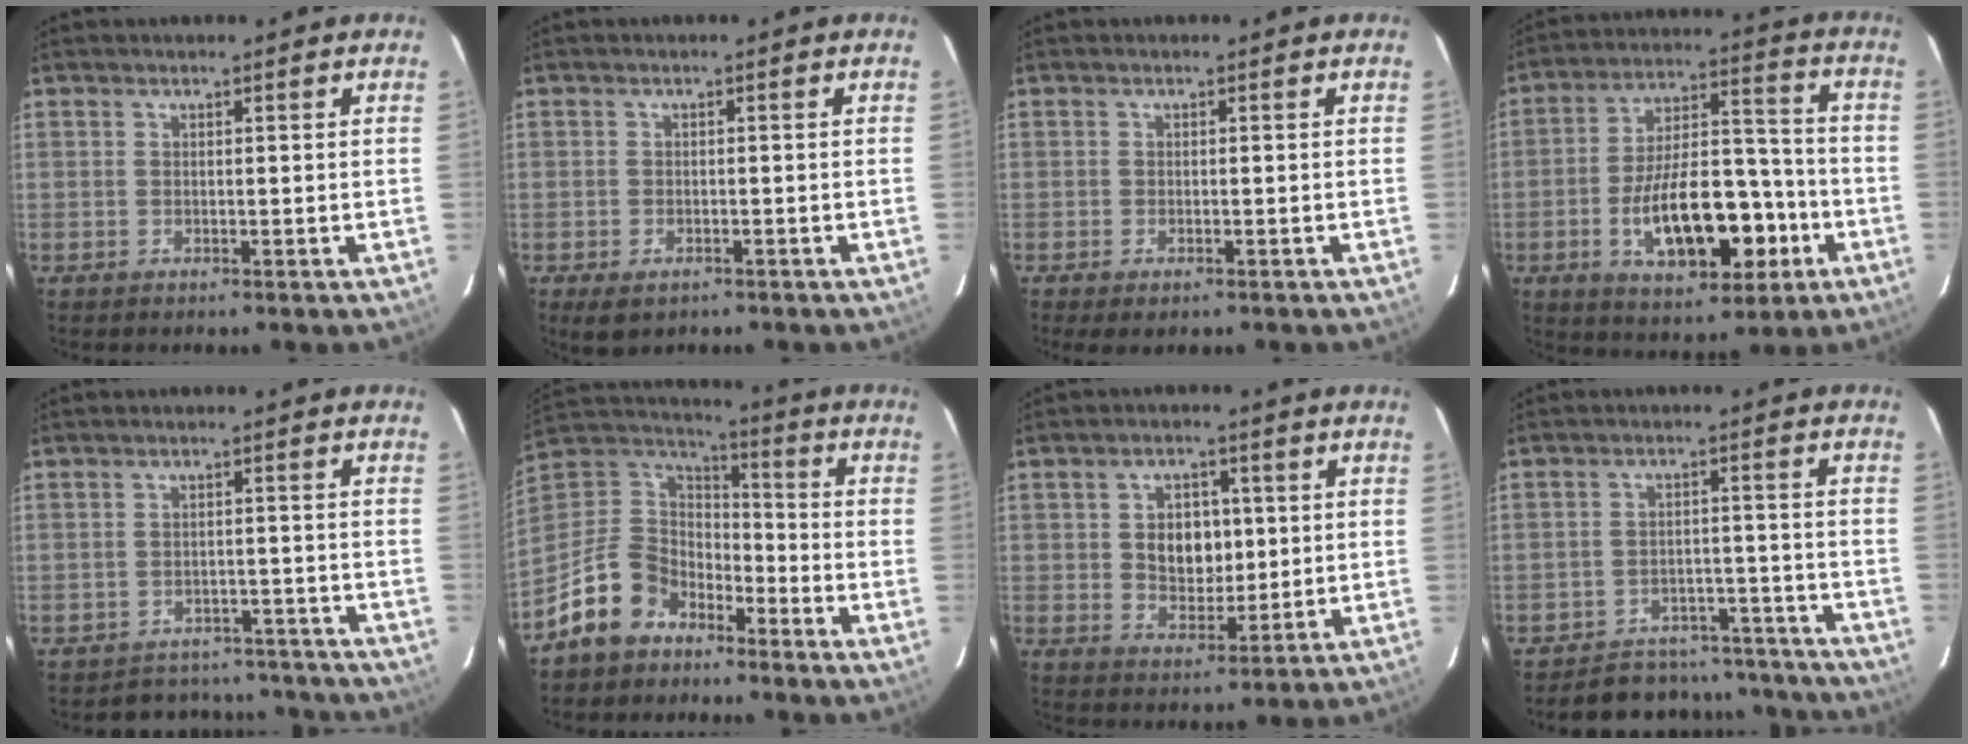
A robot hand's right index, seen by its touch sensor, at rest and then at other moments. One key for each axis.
{"total": 3.7, "fx": -2.2, "fy": 2.2, "fz": 2.0, "tx": -0.044, "ty": -0.012, "tz": -0.034}
{"total": 2.8, "fx": -1.9, "fy": 1.1, "fz": 1.8, "tx": -0.039, "ty": -0.011, "tz": -0.029}
{"total": 18.0, "fx": -6.1, "fy": 8.5, "fz": 14.7, "tx": -0.262, "ty": 0.018, "tz": -0.080}
{"total": 12.2, "fx": -11.0, "fy": 5.1, "fz": 1.9, "tx": -0.046, "ty": 0.027, "tz": -0.128}
{"total": 14.0, "fx": -9.4, "fy": 9.1, "fz": 5.1, "tx": -0.136, "ty": 0.027, "tz": -0.164}
{"total": 7.1, "fx": 1.3, "fy": 5.7, "fz": 4.0, "tx": -0.065, "ty": 0.007, "tz": 0.033}
{"total": 15.4, "fx": -14.1, "fy": 5.6, "fz": 2.5, "tx": -0.060, "ty": 0.043, "tz": -0.173}